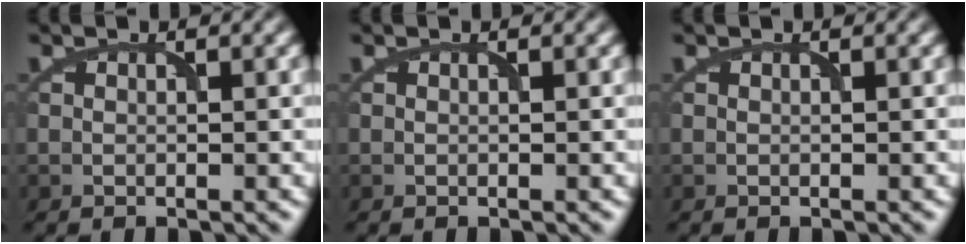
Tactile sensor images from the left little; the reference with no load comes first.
{"total": 0.0}
{"total": 0.0}